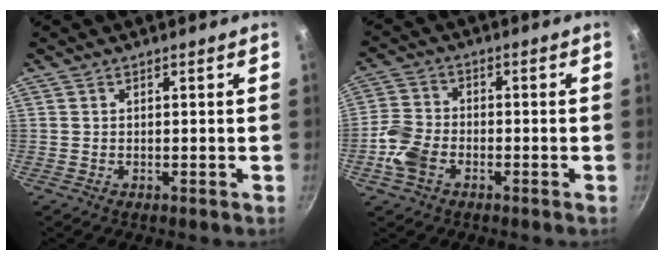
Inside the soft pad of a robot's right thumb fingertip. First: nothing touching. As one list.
[{"total": 6.9, "force": [-2.9, 4.6, 4.3], "torque": [-0.085, 0.022, -0.067]}]